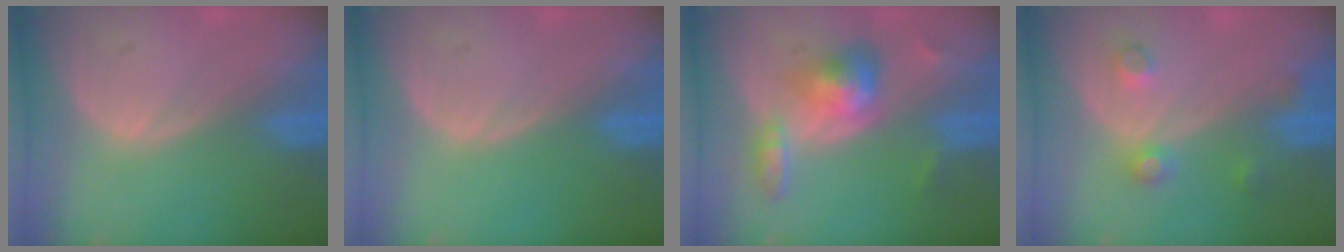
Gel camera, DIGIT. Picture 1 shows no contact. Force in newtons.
{"total": 0.0}
{"total": 6.2, "press": 5.5, "slide": 2.8}
{"total": 3.4, "press": 3.2, "slide": 0.9}